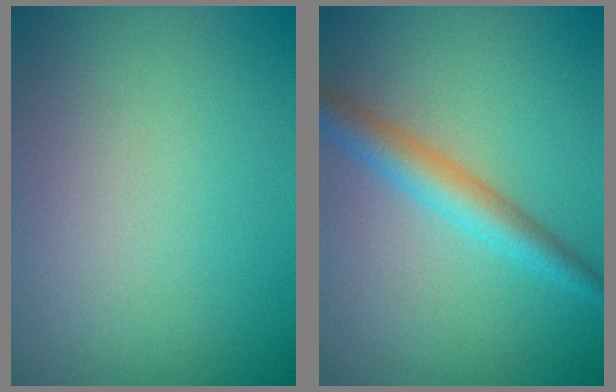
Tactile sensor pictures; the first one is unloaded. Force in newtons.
{"total": 3.6, "press": 3.6, "slide": 0.0}